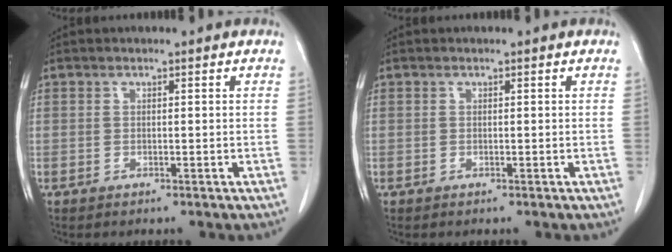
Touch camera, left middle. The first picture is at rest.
{"total": 0.0}